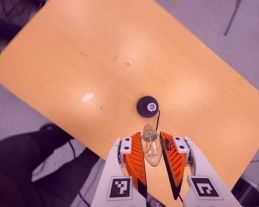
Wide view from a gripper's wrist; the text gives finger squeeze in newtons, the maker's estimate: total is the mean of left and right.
{"total": 11.9, "left": 12.3, "right": 11.5}